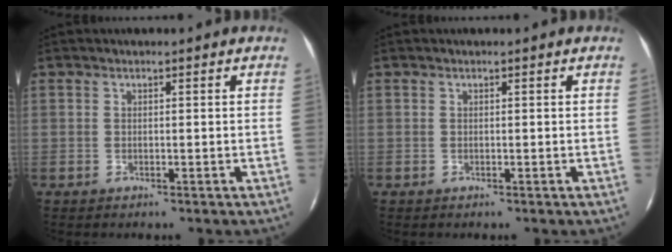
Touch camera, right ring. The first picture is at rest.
{"total": 0.0}